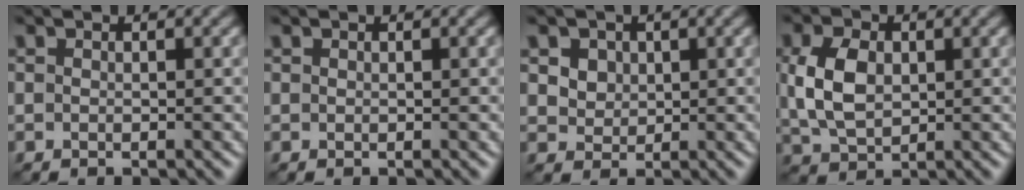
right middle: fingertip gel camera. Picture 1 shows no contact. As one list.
[{"total": 0.0}, {"total": 4.0, "force": [2.0, 2.9, 1.9], "torque": [-0.049, 0.007, 0.034]}, {"total": 5.1, "force": [0.7, 3.5, 3.6], "torque": [-0.083, 0.003, 0.015]}]